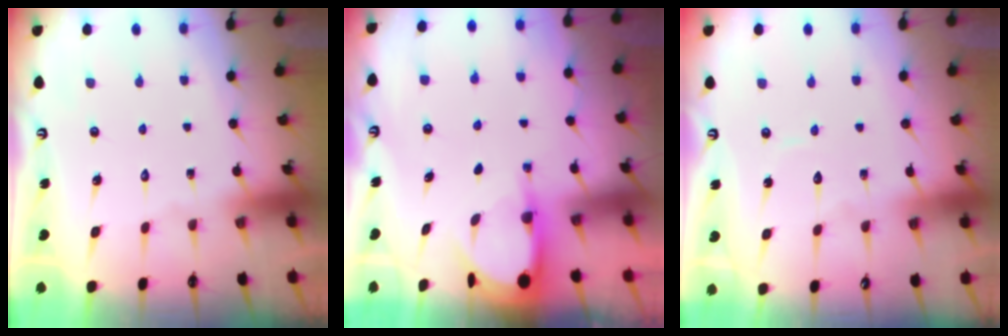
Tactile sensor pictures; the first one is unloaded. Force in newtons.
{"total": 3.9, "press": 3.9, "slide": 0.3}
{"total": 4.6, "press": 4.6, "slide": 0.1}